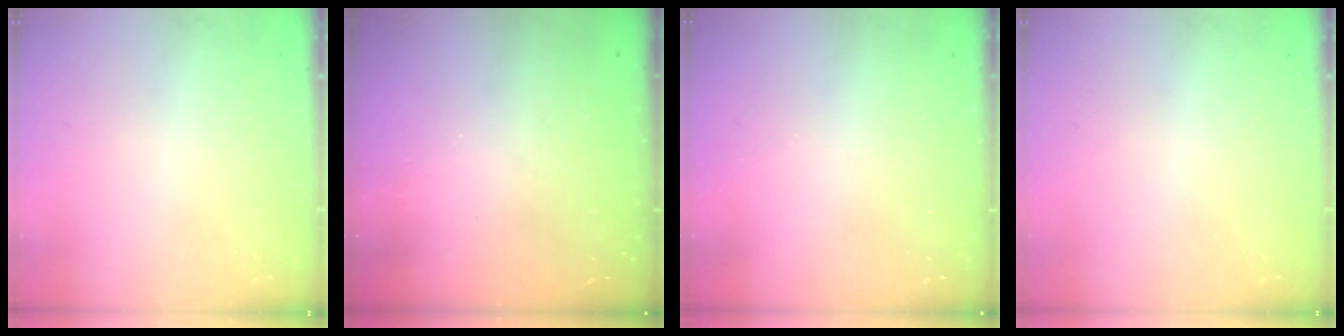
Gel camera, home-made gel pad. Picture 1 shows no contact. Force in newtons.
{"total": 3.0, "press": 3.0, "slide": 0.1}
{"total": 2.9, "press": 2.8, "slide": 0.9}
{"total": 0.0}